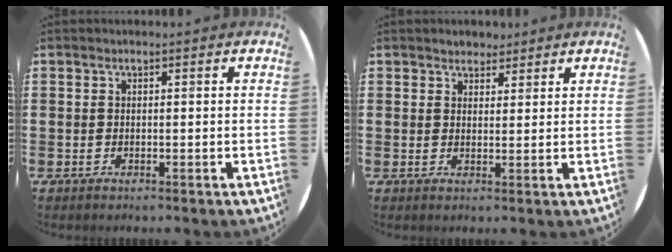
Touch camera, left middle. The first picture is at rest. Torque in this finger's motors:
{"motor_torque": [0.27, -0.25, 0.00, 0.03]}